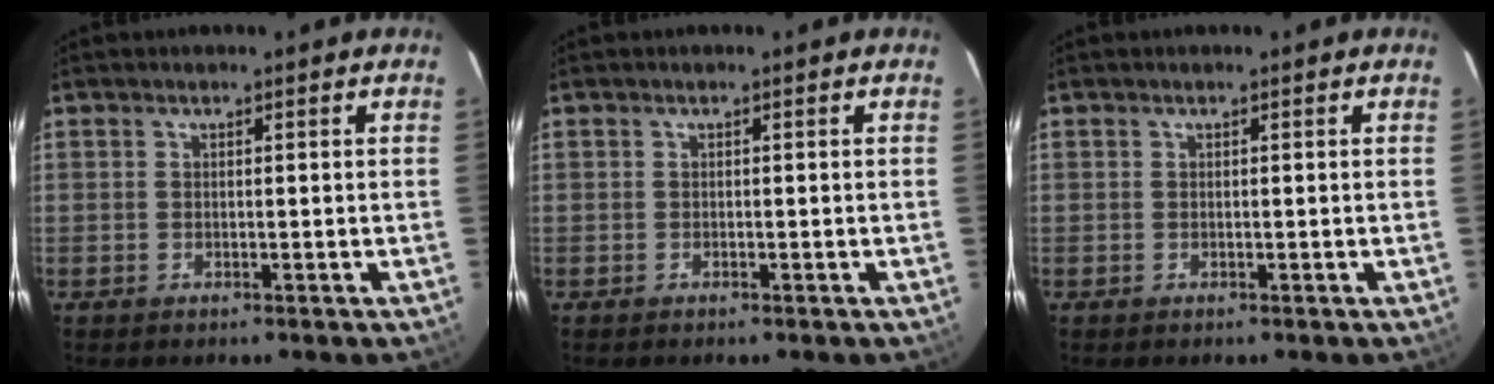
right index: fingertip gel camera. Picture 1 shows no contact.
{"total": 0.0}
{"total": 0.0}